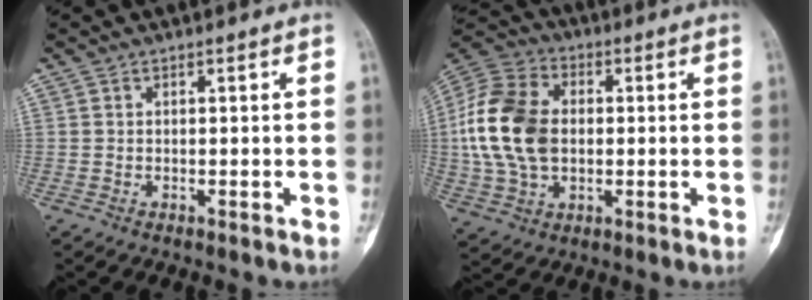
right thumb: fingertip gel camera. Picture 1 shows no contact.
{"total": 17.6, "force": [0.4, 11.9, 12.9], "torque": [-0.253, 0.017, 0.006]}